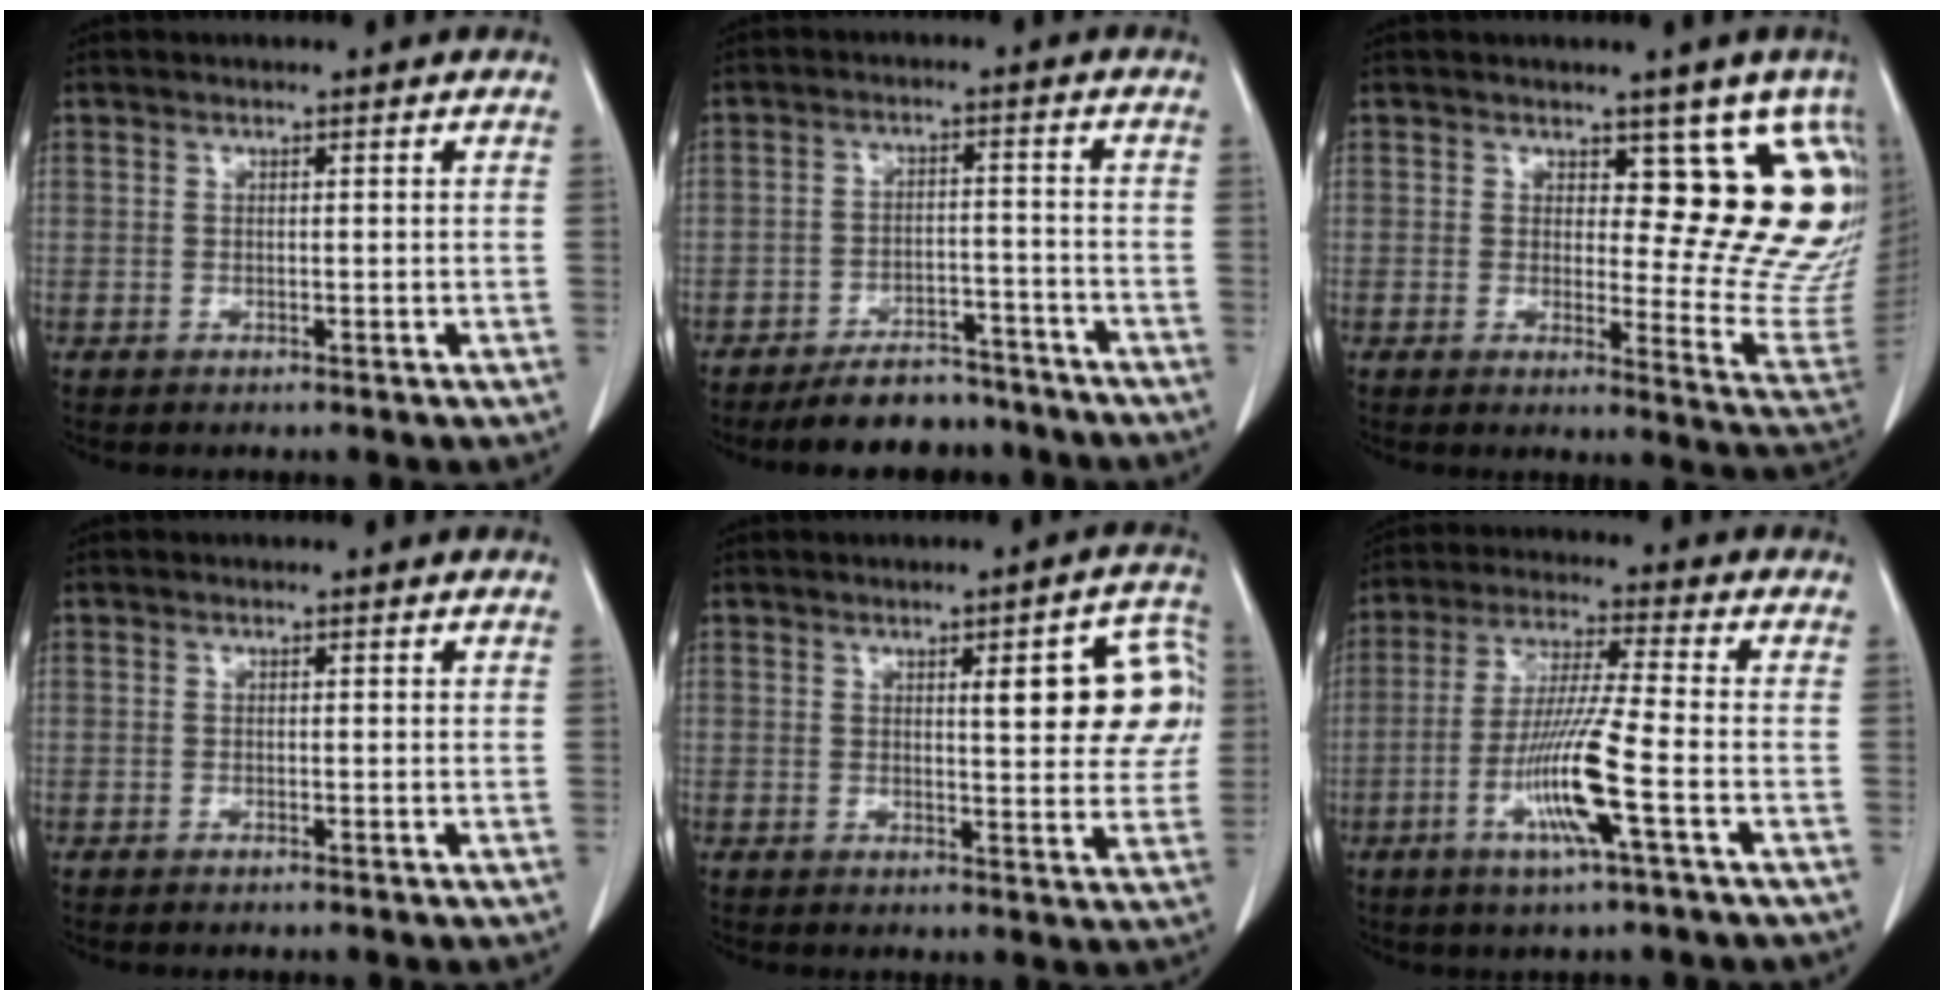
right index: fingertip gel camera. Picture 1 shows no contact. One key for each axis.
{"total": 8.4, "fx": -7.5, "fy": 3.1, "fz": 2.2, "tx": -0.025, "ty": 0.007, "tz": -0.114}
{"total": 13.0, "fx": 7.4, "fy": 5.0, "fz": 9.5, "tx": -0.093, "ty": -0.030, "tz": 0.072}
{"total": 0.0}
{"total": 10.8, "fx": 2.5, "fy": 2.8, "fz": 10.1, "tx": -0.109, "ty": 0.018, "tz": 0.025}
{"total": 11.0, "fx": -3.9, "fy": -0.5, "fz": 10.3, "tx": -0.206, "ty": -0.013, "tz": -0.077}